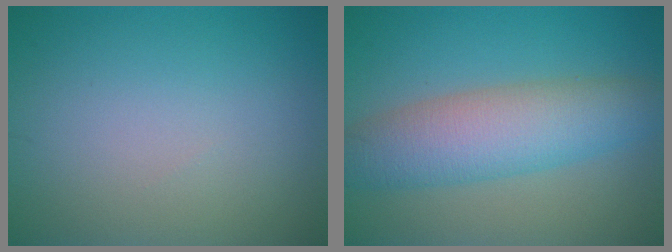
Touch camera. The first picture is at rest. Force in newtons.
{"total": 6.7, "press": 6.7, "slide": 0.3}